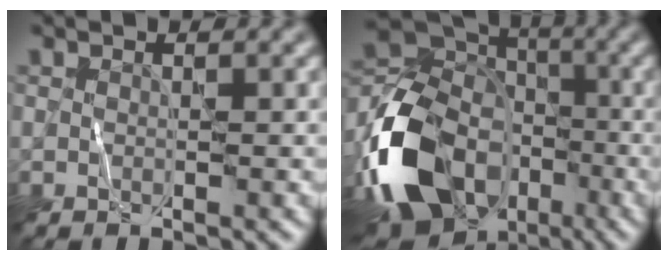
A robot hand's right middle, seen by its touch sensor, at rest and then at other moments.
{"total": 14.7, "force": [-6.6, 10.3, 8.1], "torque": [-0.184, -0.023, -0.130]}